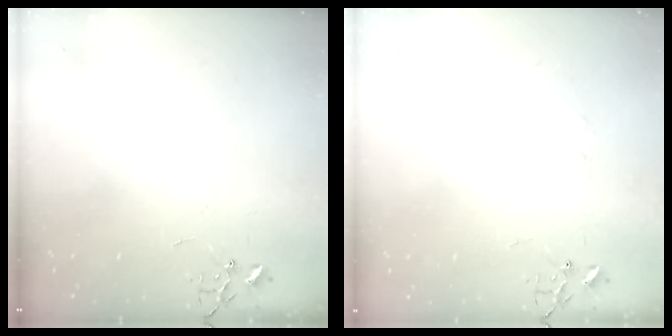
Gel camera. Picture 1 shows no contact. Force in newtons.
{"total": 3.3, "press": 3.2, "slide": 0.5}